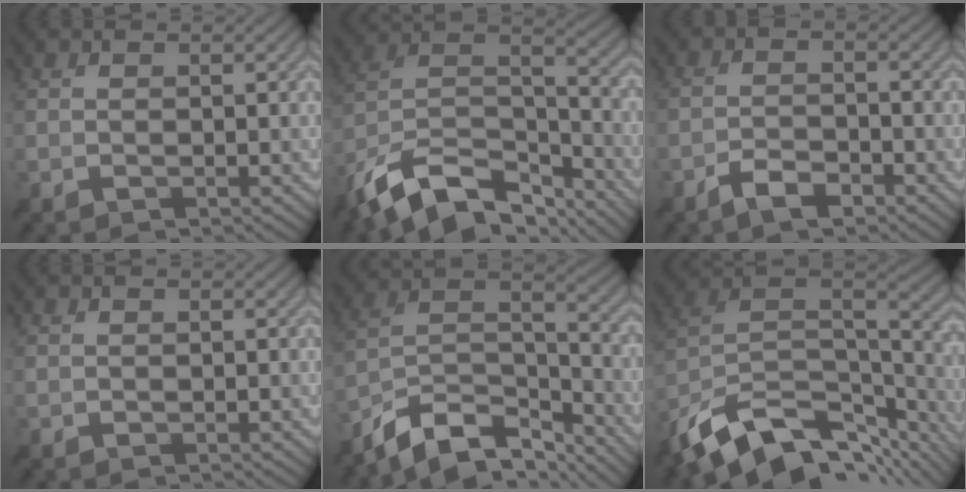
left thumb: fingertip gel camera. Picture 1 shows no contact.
{"total": 15.4, "force": [-10.9, 7.1, 8.3], "torque": [-0.213, -0.006, -0.186]}
{"total": 3.2, "force": [-2.3, 1.1, 1.9], "torque": [-0.041, 0.004, -0.051]}
{"total": 0.0}
{"total": 11.5, "force": [-9.0, 4.5, 5.7], "torque": [-0.118, 0.005, -0.166]}
{"total": 14.9, "force": [-9.4, 7.3, 9.0], "torque": [-0.218, -0.016, -0.149]}